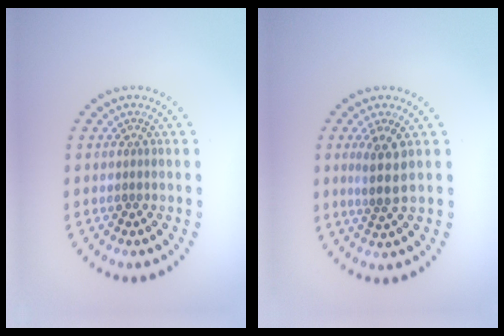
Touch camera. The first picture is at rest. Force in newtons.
{"total": 2.7, "press": 2.2, "slide": 1.5}